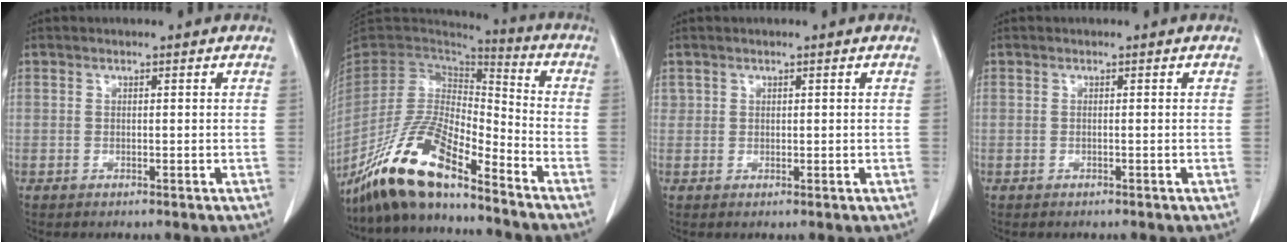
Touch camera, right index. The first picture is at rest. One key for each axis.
{"total": 16.7, "fx": -12.7, "fy": 3.3, "fz": 10.3, "tx": -0.199, "ty": -0.010, "tz": -0.237}
{"total": 1.1, "fx": 0.6, "fy": 0.9, "fz": 0.2, "tx": 0.005, "ty": 0.000, "tz": 0.007}
{"total": 0.0}